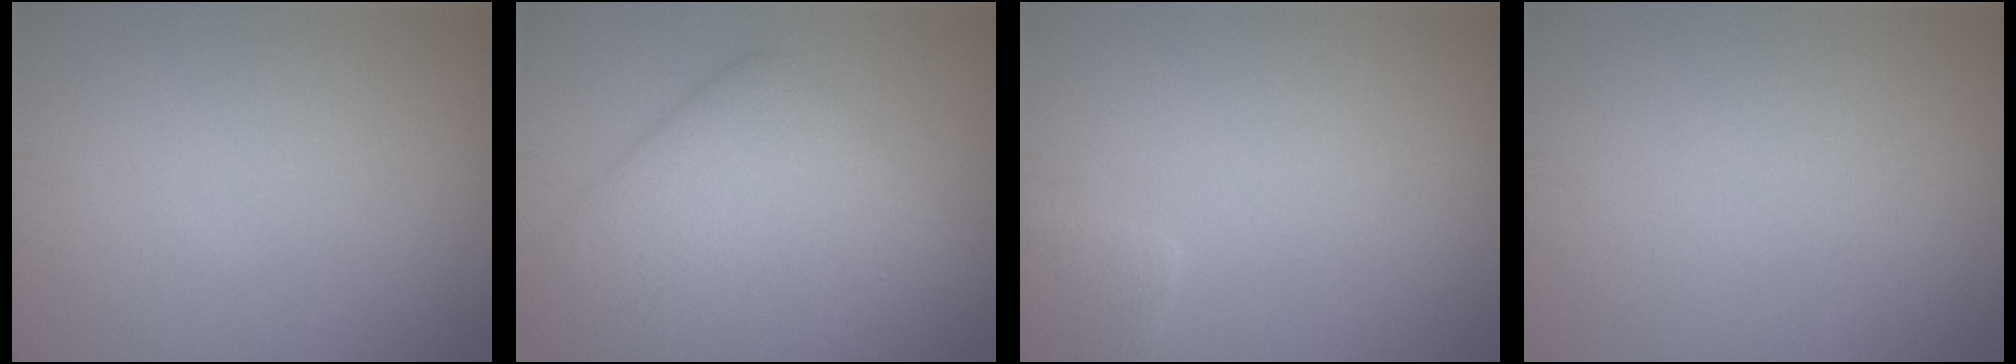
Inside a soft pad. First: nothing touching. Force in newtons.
{"total": 11.2, "press": 11.2, "slide": 0.3}
{"total": 1.6, "press": 1.6, "slide": 0.1}
{"total": 0.0}